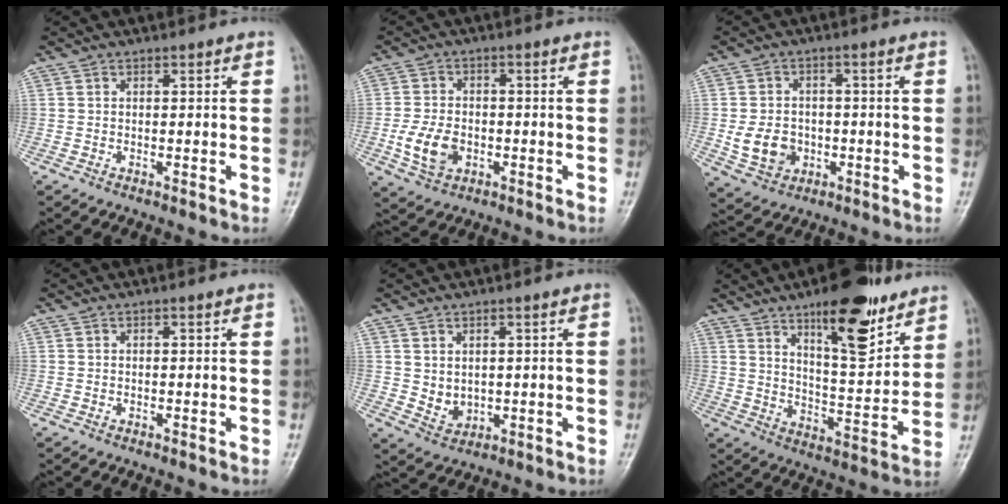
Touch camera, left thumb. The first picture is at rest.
{"total": 7.4, "force": [-1.9, 5.2, 4.9], "torque": [-0.087, 0.005, -0.033]}
{"total": 7.6, "force": [-1.3, 6.3, 3.9], "torque": [-0.048, 0.008, -0.014]}
{"total": 0.0}
{"total": 4.1, "force": [1.0, 3.0, 2.6], "torque": [-0.030, -0.015, 0.029]}
{"total": 16.3, "force": [10.2, 5.4, 11.5], "torque": [-0.140, -0.063, 0.163]}